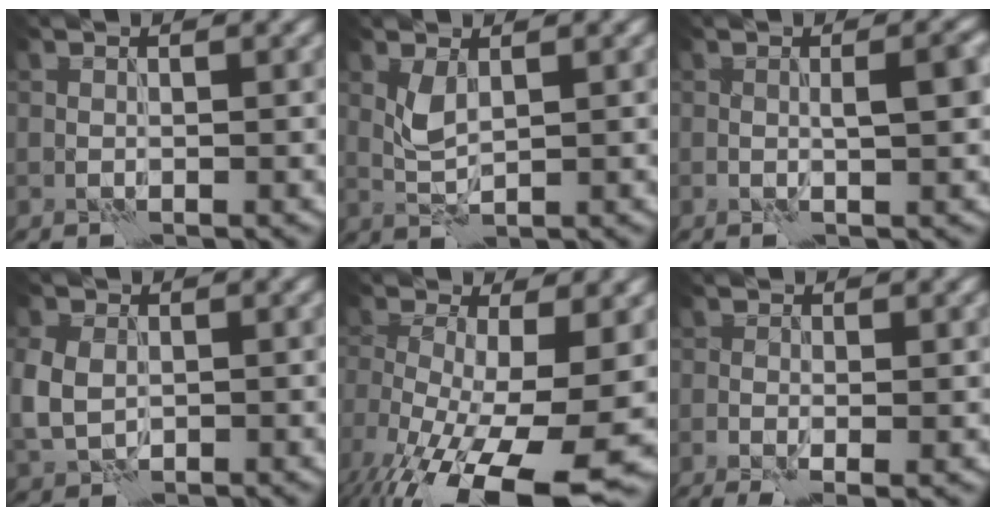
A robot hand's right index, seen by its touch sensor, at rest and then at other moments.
{"total": 2.0, "force": [0.7, 0.8, 1.7], "torque": [-0.042, 0.001, 0.018]}
{"total": 2.4, "force": [0.0, 0.2, 2.3], "torque": [-0.037, 0.003, -0.001]}
{"total": 4.2, "force": [-0.1, 3.3, 2.7], "torque": [-0.071, -0.003, -0.001]}
{"total": 14.9, "force": [-7.1, 5.4, 11.9], "torque": [-0.211, -0.032, -0.108]}
{"total": 3.4, "force": [-1.3, 1.1, 3.0], "torque": [-0.050, -0.008, -0.019]}